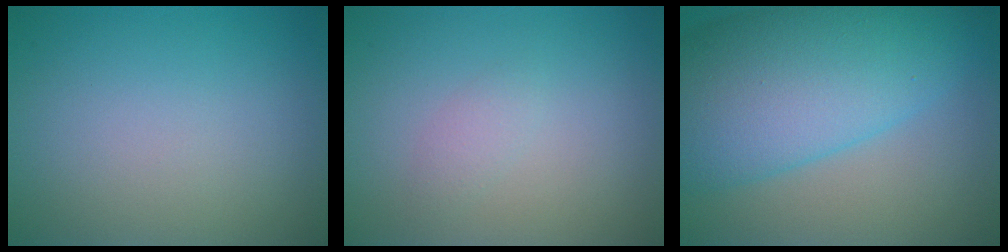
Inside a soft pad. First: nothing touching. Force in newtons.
{"total": 1.0, "press": 1.0, "slide": 0.0}
{"total": 12.1, "press": 12.1, "slide": 0.1}